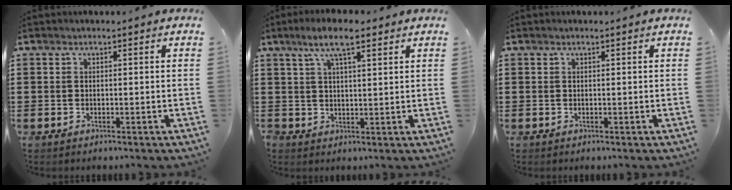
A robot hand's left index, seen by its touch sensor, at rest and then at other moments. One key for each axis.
{"total": 6.3, "fx": 3.7, "fy": 2.2, "fz": 4.5, "tx": -0.096, "ty": 0.009, "tz": 0.066}
{"total": 0.0}